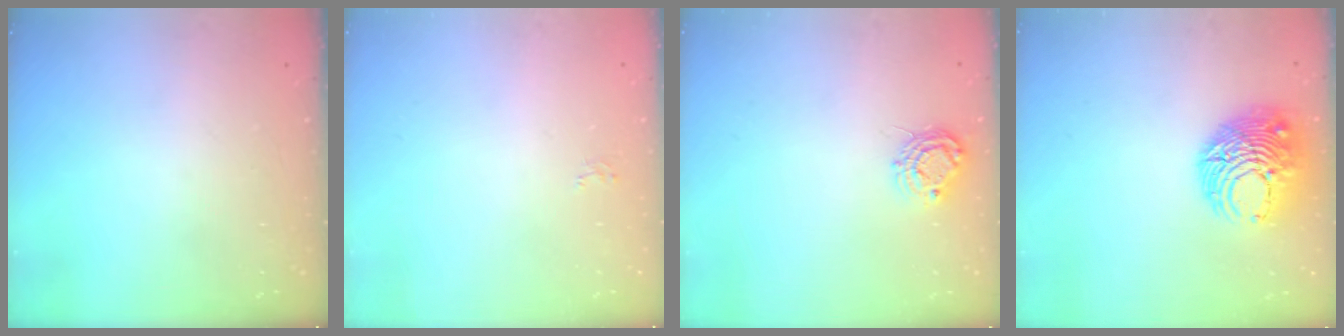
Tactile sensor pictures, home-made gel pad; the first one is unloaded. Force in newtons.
{"total": 2.6, "press": 2.6, "slide": 0.2}
{"total": 7.5, "press": 7.5, "slide": 0.4}
{"total": 10.7, "press": 10.6, "slide": 1.3}